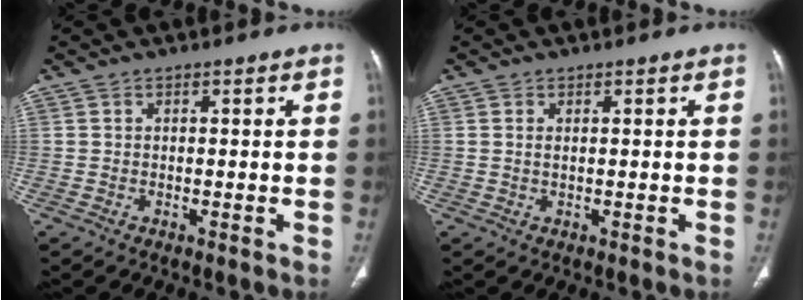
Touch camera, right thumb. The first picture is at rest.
{"total": 1.0, "force": [0.2, 0.4, 0.8], "torque": [-0.022, 0.002, 0.007]}